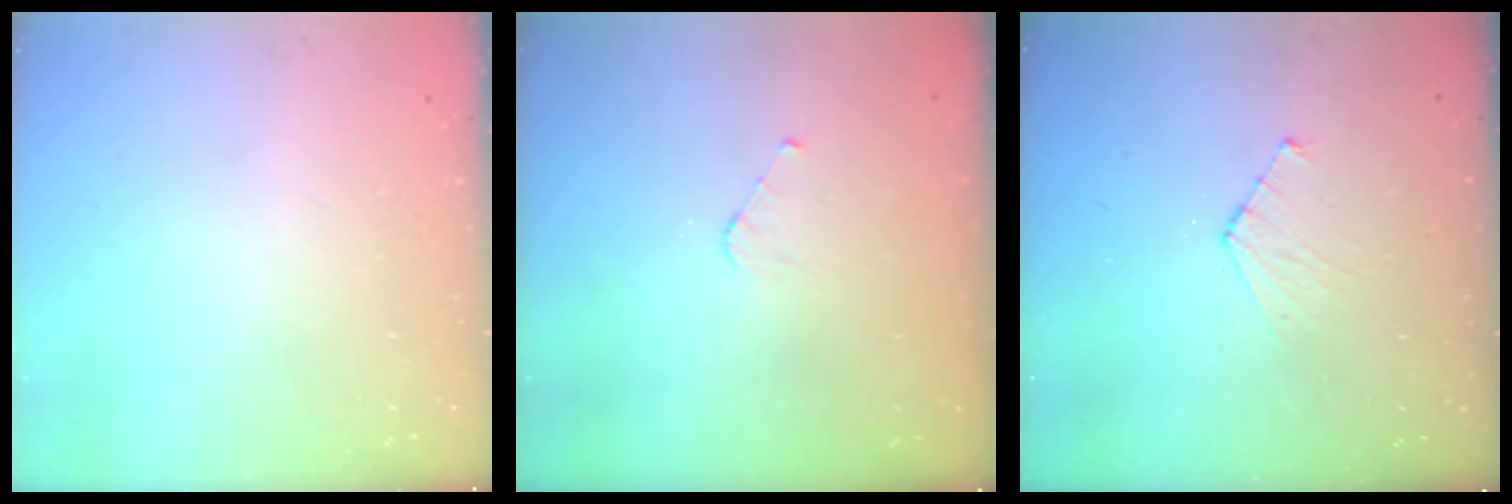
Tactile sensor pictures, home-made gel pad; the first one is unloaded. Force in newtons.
{"total": 3.0, "press": 3.0, "slide": 0.2}
{"total": 4.8, "press": 4.7, "slide": 0.6}